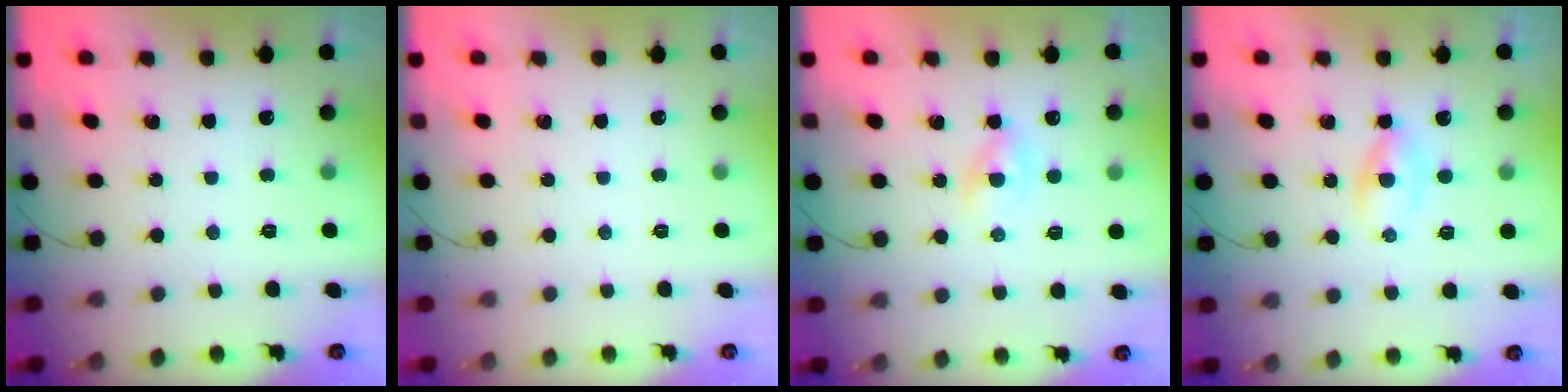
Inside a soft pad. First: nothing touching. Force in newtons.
{"total": 0.0}
{"total": 2.2, "press": 2.0, "slide": 1.0}
{"total": 2.1, "press": 1.7, "slide": 1.2}